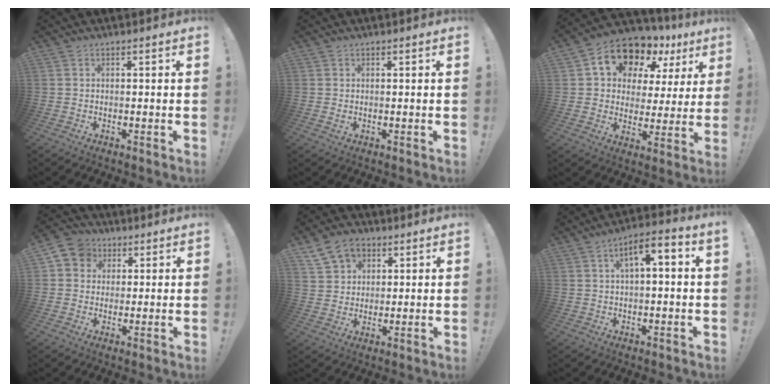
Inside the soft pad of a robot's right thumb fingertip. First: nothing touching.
{"total": 0.7, "force": [0.4, 0.4, 0.3], "torque": [0.005, -0.004, 0.005]}
{"total": 13.5, "force": [9.7, 7.8, 5.3], "torque": [-0.085, -0.073, 0.173]}
{"total": 7.2, "force": [1.9, 6.7, 2.1], "torque": [-0.022, -0.002, 0.037]}
{"total": 10.9, "force": [5.8, 8.2, 4.1], "torque": [-0.063, -0.020, 0.115]}
{"total": 6.1, "force": [1.1, 1.8, 5.8], "torque": [-0.092, 0.001, 0.013]}